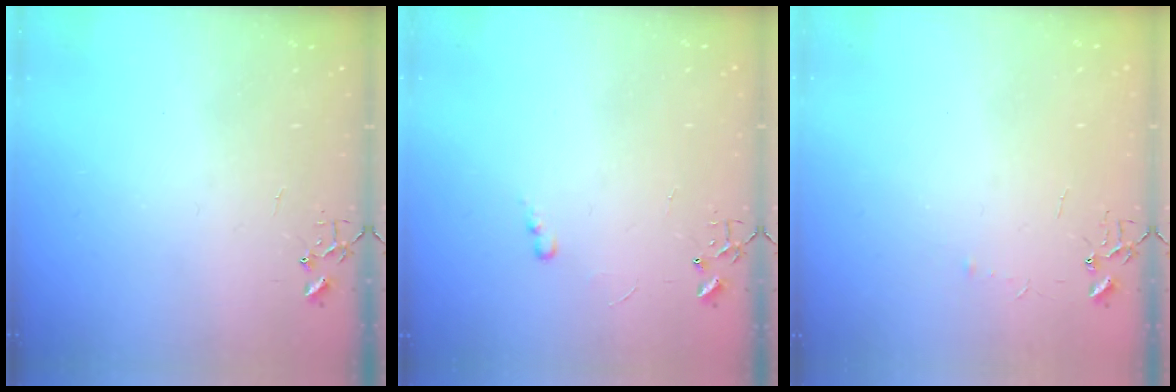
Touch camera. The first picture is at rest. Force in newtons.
{"total": 4.0, "press": 3.9, "slide": 0.6}
{"total": 3.2, "press": 3.1, "slide": 0.5}